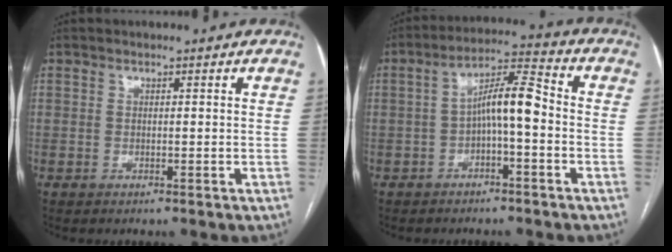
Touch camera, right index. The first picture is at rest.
{"total": 7.5, "force": [-1.2, 1.4, 7.3], "torque": [-0.128, 0.031, -0.023]}